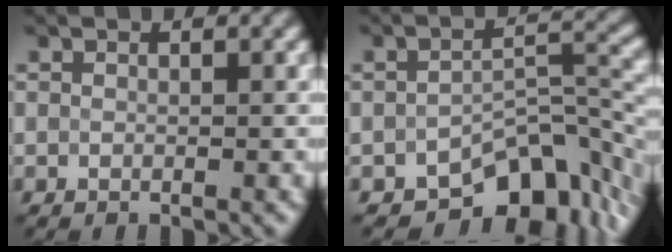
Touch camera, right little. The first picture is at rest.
{"total": 7.3, "force": [-5.2, 2.9, 4.2], "torque": [-0.044, 0.001, -0.071]}